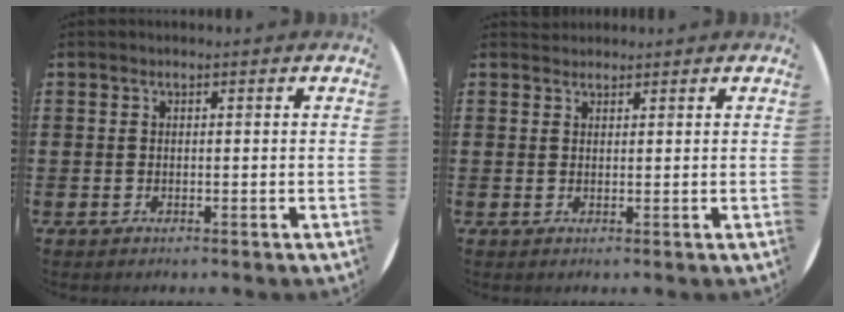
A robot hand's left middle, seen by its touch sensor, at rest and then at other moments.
{"total": 1.1, "force": [1.0, 0.3, -0.1], "torque": [0.009, -0.001, 0.019]}